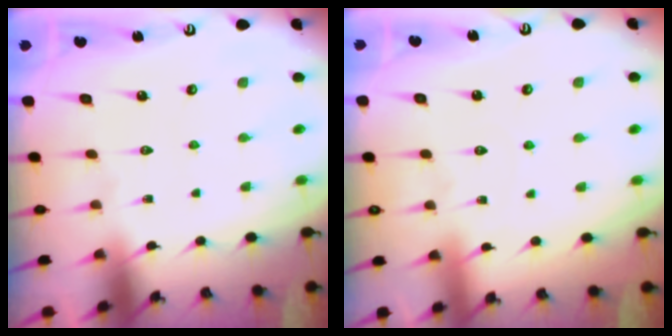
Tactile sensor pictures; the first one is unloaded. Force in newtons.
{"total": 2.7, "press": 2.7, "slide": 0.3}